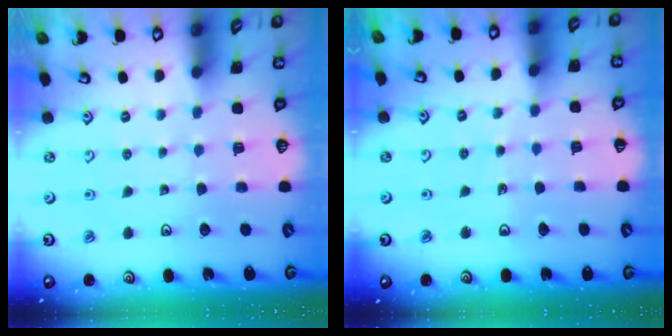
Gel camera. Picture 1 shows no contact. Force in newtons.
{"total": 2.2, "press": 2.2, "slide": 0.2}